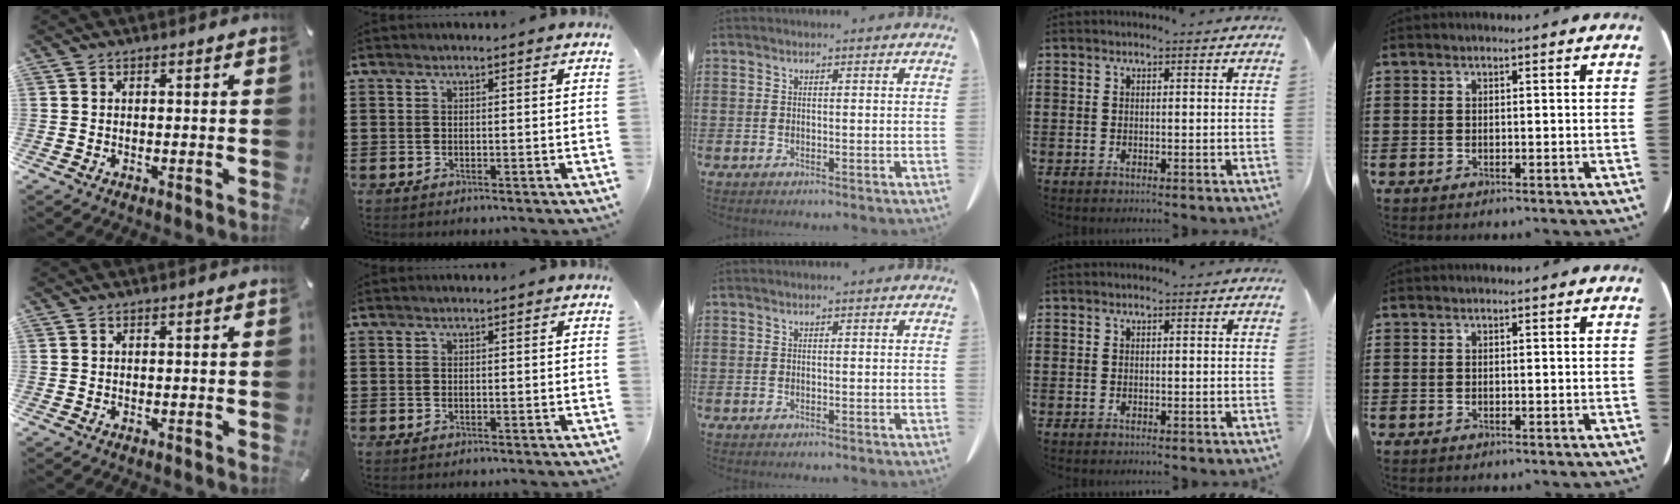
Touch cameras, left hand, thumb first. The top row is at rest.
{}